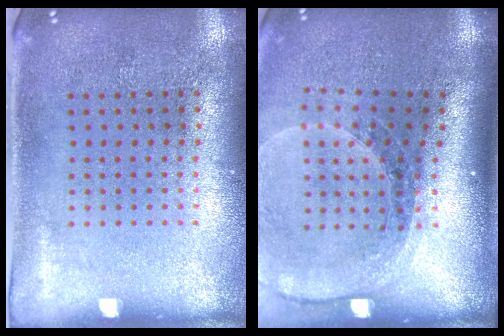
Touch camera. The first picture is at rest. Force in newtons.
{"total": 1.8, "press": 1.6, "slide": 0.7}